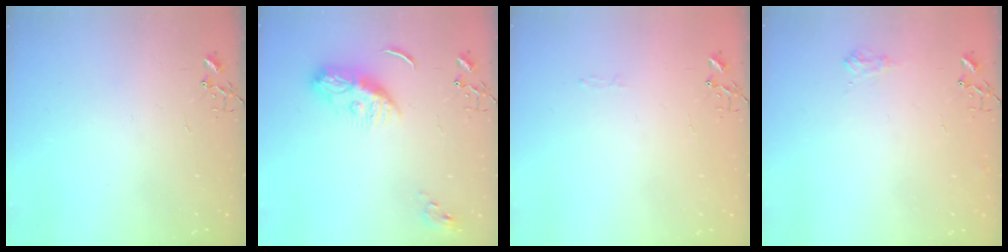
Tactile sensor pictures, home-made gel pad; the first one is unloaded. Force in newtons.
{"total": 10.6, "press": 10.6, "slide": 0.1}
{"total": 2.6, "press": 2.6, "slide": 0.3}
{"total": 7.7, "press": 7.7, "slide": 0.8}